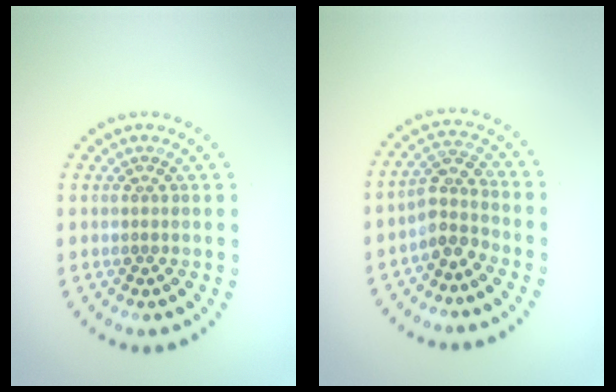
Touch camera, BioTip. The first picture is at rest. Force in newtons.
{"total": 2.7, "press": 2.1, "slide": 1.7}